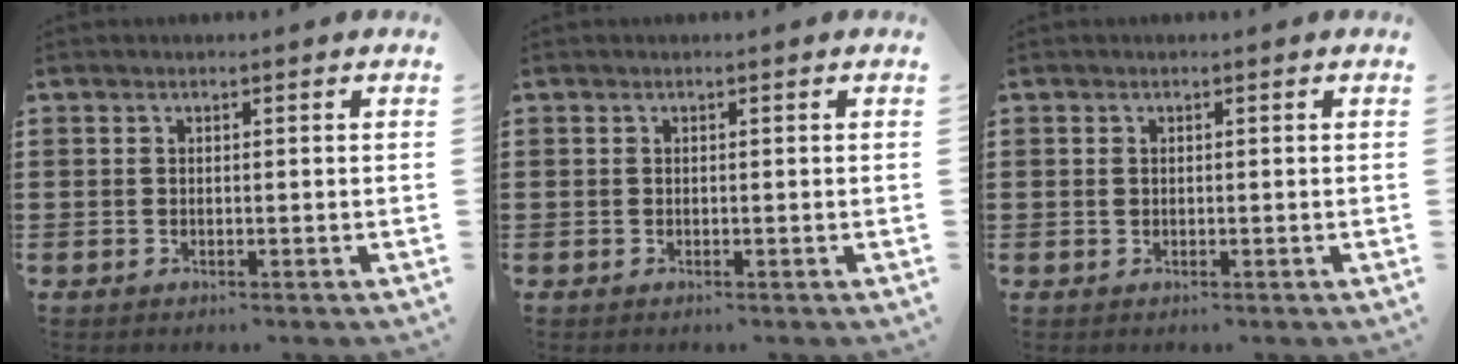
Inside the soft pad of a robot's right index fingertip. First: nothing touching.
{"total": 0.0}
{"total": 0.5, "force": [0.2, 0.4, 0.2], "torque": [-0.006, 0.002, 0.004]}